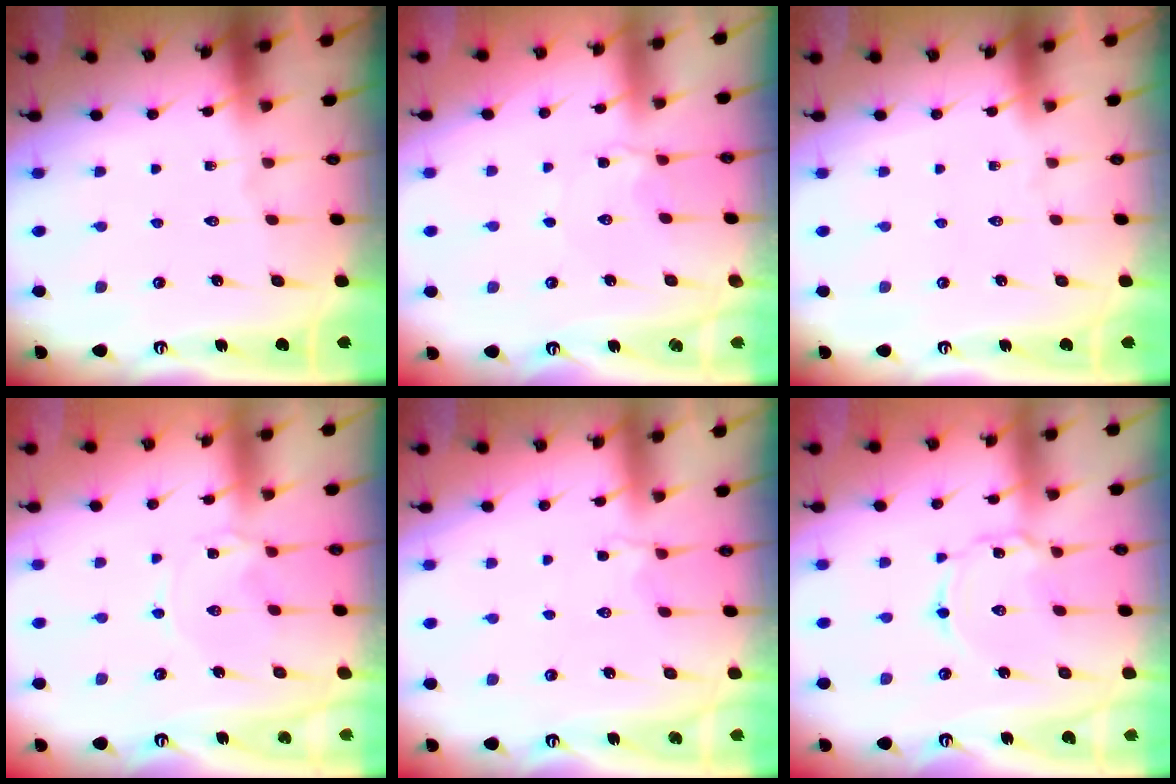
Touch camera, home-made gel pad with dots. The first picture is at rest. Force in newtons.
{"total": 2.5, "press": 2.5, "slide": 0.2}
{"total": 0.0}
{"total": 2.6, "press": 2.6, "slide": 0.4}
{"total": 2.3, "press": 2.0, "slide": 1.2}
{"total": 2.8, "press": 2.8, "slide": 0.3}